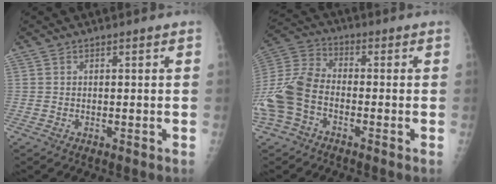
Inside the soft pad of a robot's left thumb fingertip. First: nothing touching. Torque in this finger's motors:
{"motor_torque": [0.11, 0.38, 0.76, 0.01, 0.28]}